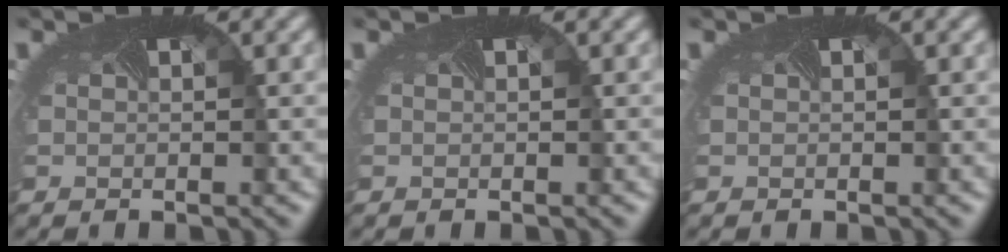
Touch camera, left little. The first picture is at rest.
{"total": 0.0}
{"total": 0.0}